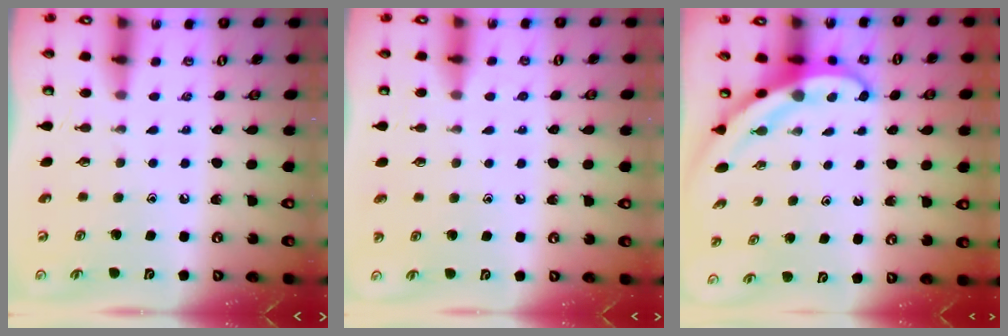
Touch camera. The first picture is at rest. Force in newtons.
{"total": 2.6, "press": 2.6, "slide": 0.3}
{"total": 4.7, "press": 4.7, "slide": 0.6}